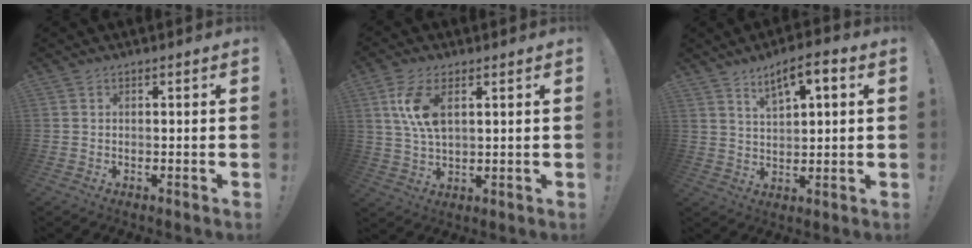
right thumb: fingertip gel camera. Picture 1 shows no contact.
{"total": 9.2, "force": [3.1, 4.3, 7.5], "torque": [-0.148, -0.009, 0.052]}
{"total": 7.4, "force": [4.2, 2.3, 5.6], "torque": [-0.096, -0.013, 0.072]}